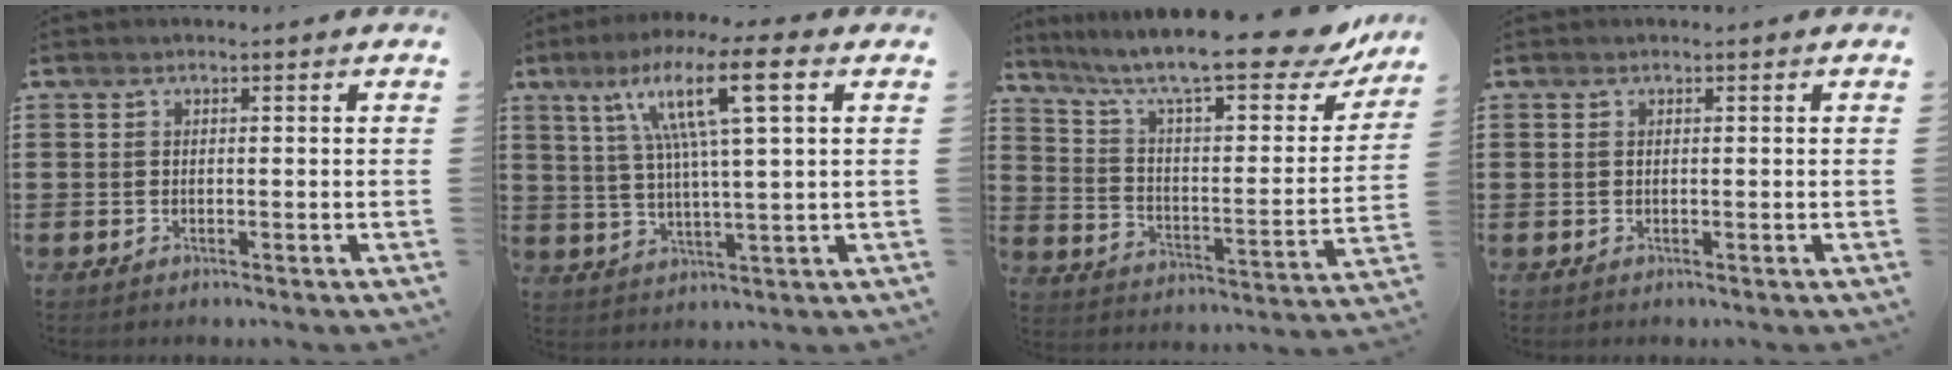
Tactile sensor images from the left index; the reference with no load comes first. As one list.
[{"total": 12.0, "force": [5.1, 1.1, 10.8], "torque": [-0.217, 0.012, 0.080]}, {"total": 13.1, "force": [10.2, 1.6, 8.0], "torque": [-0.157, -0.073, 0.163]}, {"total": 0.0}]